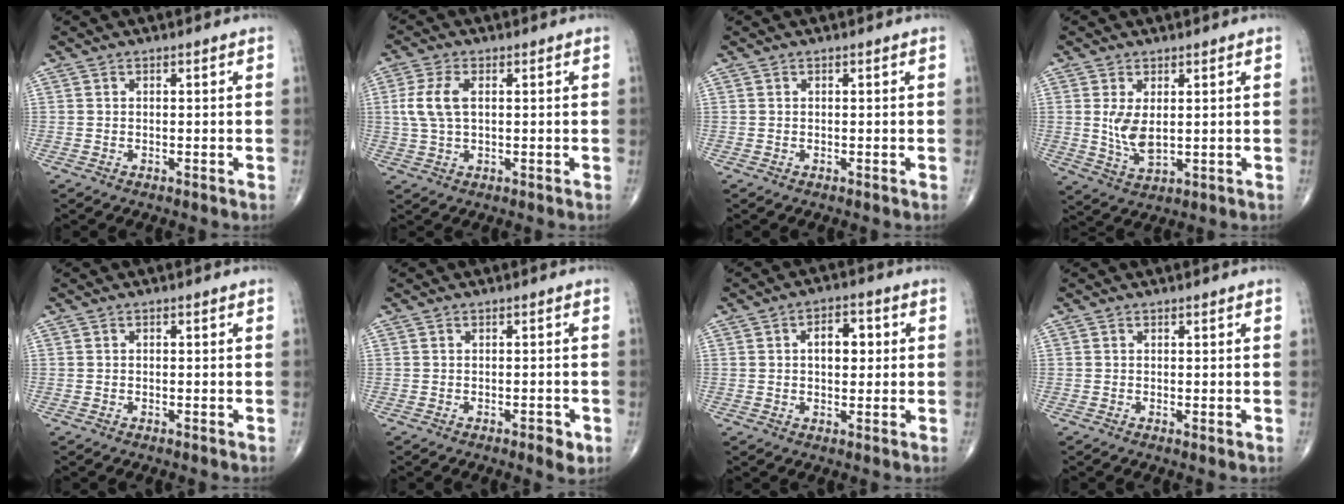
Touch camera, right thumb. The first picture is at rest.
{"total": 6.0, "force": [0.9, 3.2, 5.1], "torque": [-0.124, 0.007, 0.018]}
{"total": 0.0}
{"total": 5.9, "force": [0.9, 2.9, 5.0], "torque": [-0.093, -0.015, 0.028]}
{"total": 0.0}
{"total": 2.4, "force": [-1.1, 0.9, 2.0], "torque": [-0.023, -0.002, -0.014]}
{"total": 6.3, "force": [1.2, 3.7, 4.9], "torque": [-0.054, 0.009, 0.015]}
{"total": 0.7, "force": [0.0, 0.2, 0.7], "torque": [-0.015, -0.004, -0.001]}